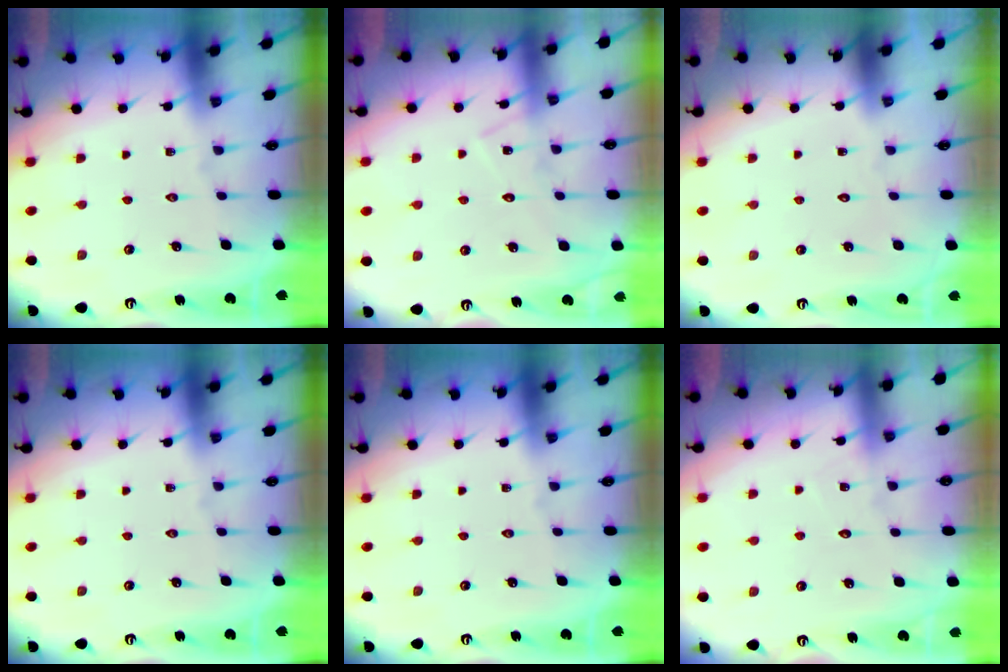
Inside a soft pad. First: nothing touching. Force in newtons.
{"total": 9.3, "press": 9.3, "slide": 0.6}
{"total": 1.6, "press": 1.6, "slide": 0.1}
{"total": 0.0}
{"total": 0.0}
{"total": 3.7, "press": 3.7, "slide": 0.4}